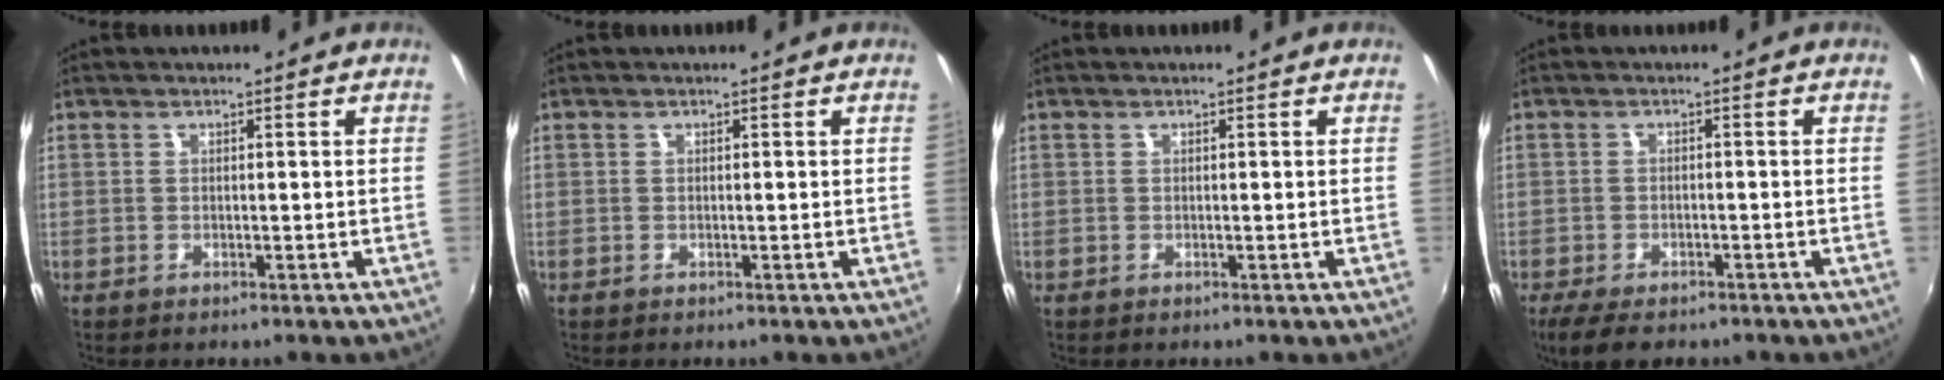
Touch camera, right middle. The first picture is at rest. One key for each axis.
{"total": 0.0}
{"total": 0.0}
{"total": 6.7, "fx": -5.2, "fy": 2.2, "fz": 3.5, "tx": -0.086, "ty": -0.025, "tz": -0.091}